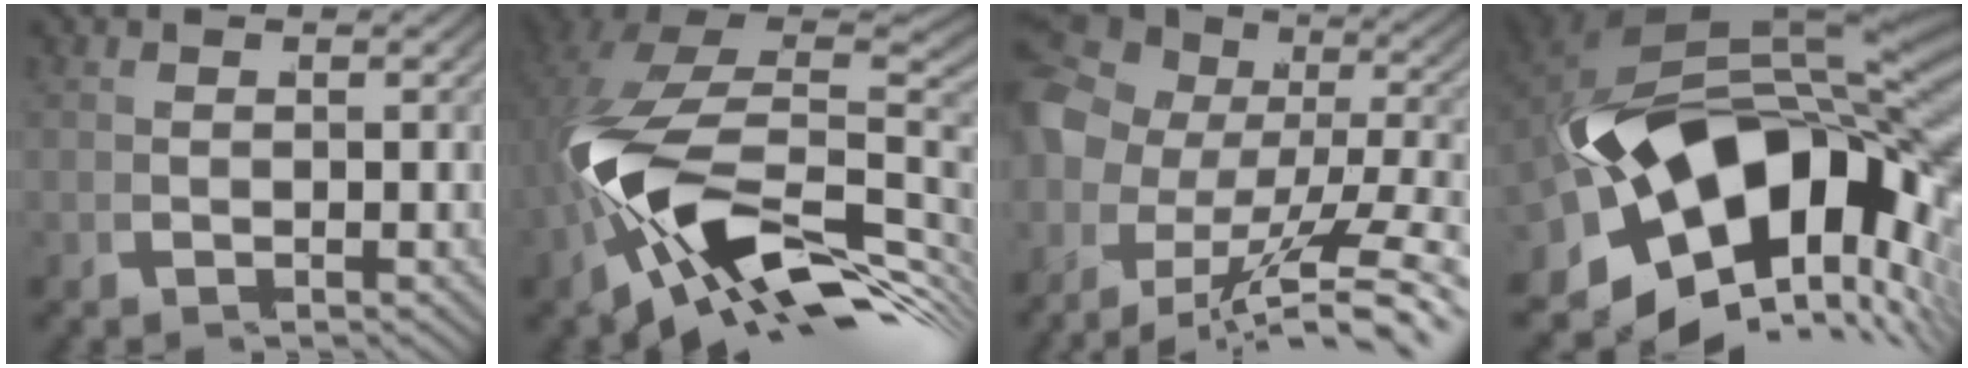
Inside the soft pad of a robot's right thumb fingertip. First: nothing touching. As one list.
[{"total": 18.6, "force": [-4.5, 11.8, 13.6], "torque": [-0.236, -0.050, -0.050]}, {"total": 9.6, "force": [-2.7, 6.5, 6.6], "torque": [-0.116, -0.018, -0.035]}, {"total": 26.1, "force": [-3.5, 15.7, 20.5], "torque": [-0.368, -0.059, -0.028]}]